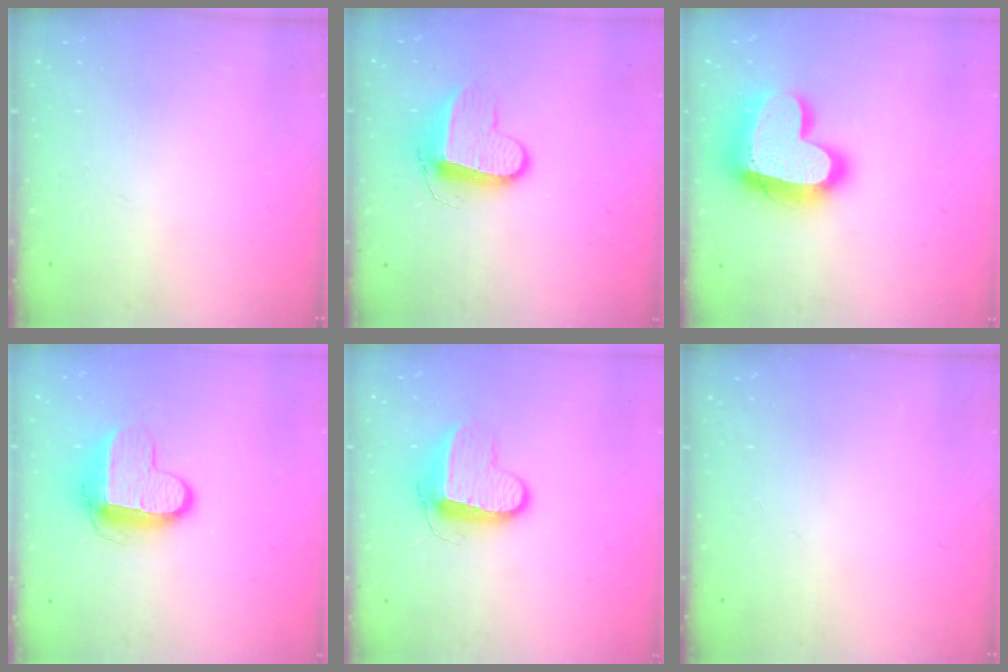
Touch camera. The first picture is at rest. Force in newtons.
{"total": 9.9, "press": 9.9, "slide": 0.1}
{"total": 22.7, "press": 22.6, "slide": 1.9}
{"total": 11.1, "press": 11.1, "slide": 0.8}
{"total": 10.3, "press": 10.3, "slide": 0.4}
{"total": 0.0}